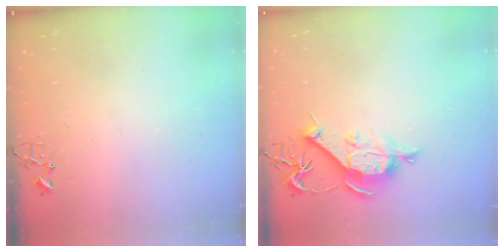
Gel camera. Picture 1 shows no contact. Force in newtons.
{"total": 9.9, "press": 9.9, "slide": 0.6}